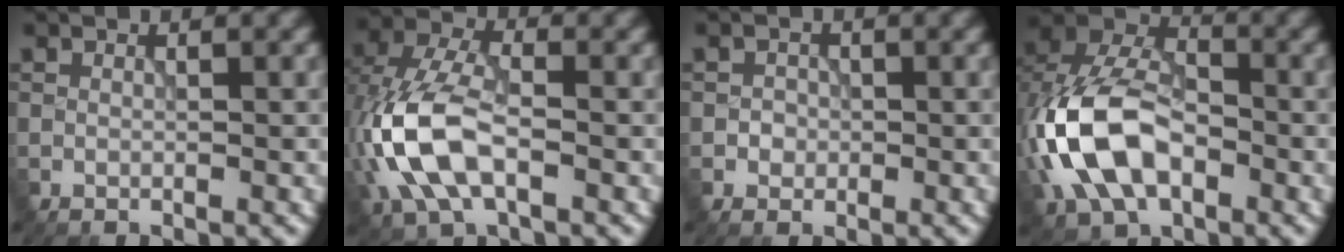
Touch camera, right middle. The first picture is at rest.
{"total": 8.9, "force": [-2.0, 5.1, 7.1], "torque": [-0.167, 0.009, -0.052]}
{"total": 1.2, "force": [-0.2, 1.1, 0.3], "torque": [0.005, -0.001, -0.005]}
{"total": 11.2, "force": [-2.7, 7.0, 8.3], "torque": [-0.192, 0.001, -0.062]}